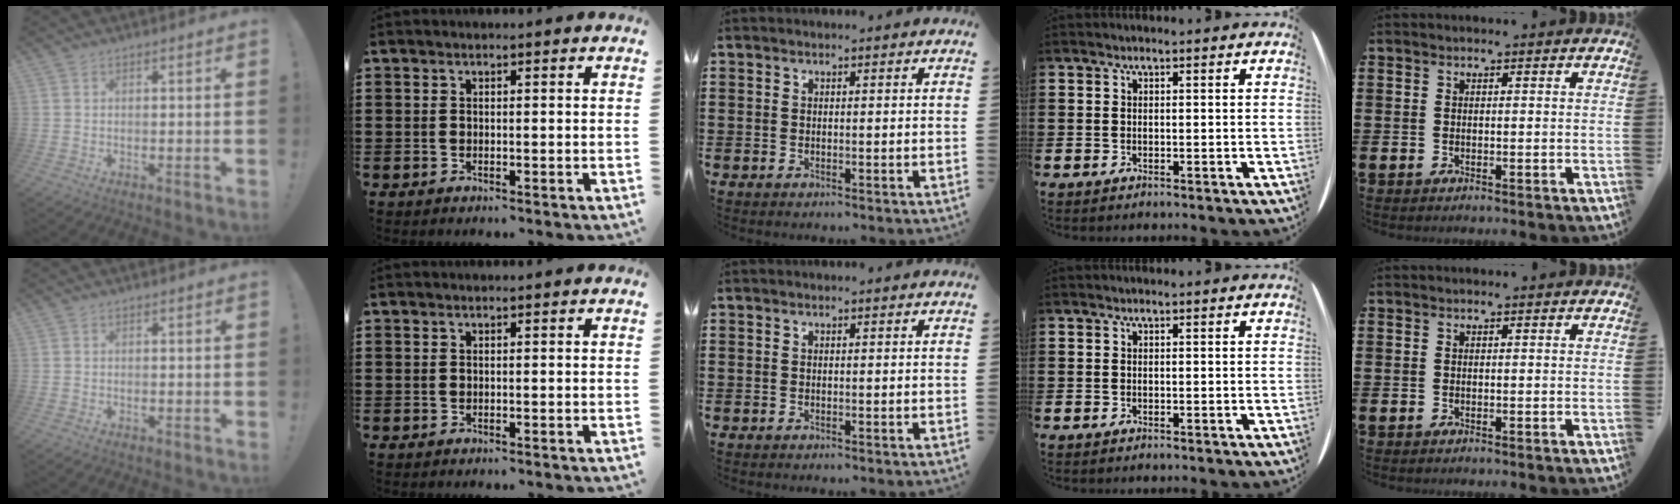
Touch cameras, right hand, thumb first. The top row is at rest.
{"thumb": {"total": 0.7, "force": [-0.5, 0.3, 0.3], "torque": [-0.013, 0.004, -0.007]}}